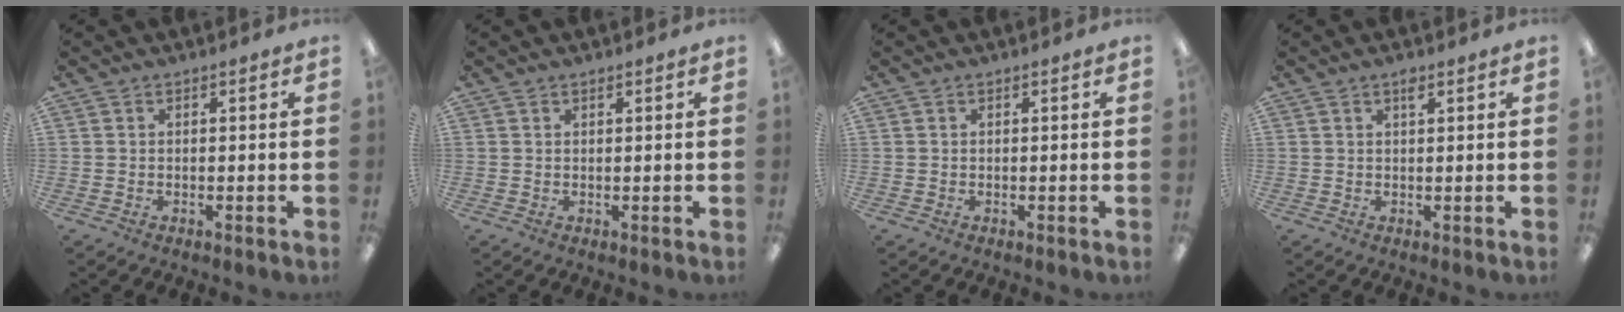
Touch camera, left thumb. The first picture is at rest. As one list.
[{"total": 0.5, "force": [0.5, 0.3, 0.1], "torque": [-0.002, 0.000, 0.009]}, {"total": 0.0}, {"total": 1.6, "force": [1.0, 0.5, 1.1], "torque": [-0.016, -0.002, 0.016]}]